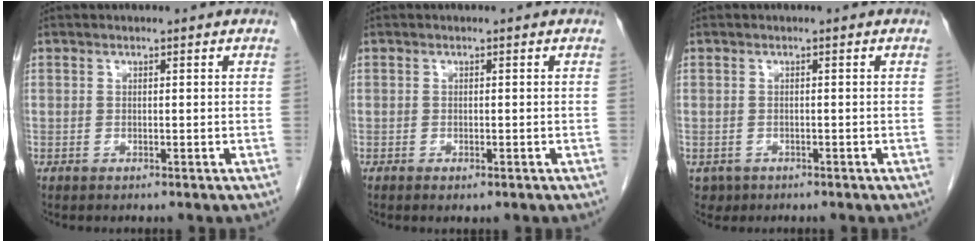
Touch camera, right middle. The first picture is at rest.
{"total": 1.3, "force": [-0.7, 0.5, 0.9], "torque": [-0.015, -0.003, -0.005]}
{"total": 1.7, "force": [-0.8, 1.4, 0.1], "torque": [-0.005, 0.003, -0.010]}